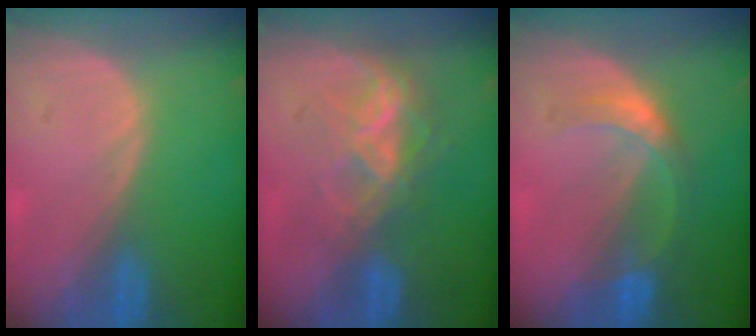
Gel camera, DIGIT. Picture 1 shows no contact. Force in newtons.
{"total": 7.3, "press": 6.2, "slide": 3.9}
{"total": 5.2, "press": 4.8, "slide": 1.9}